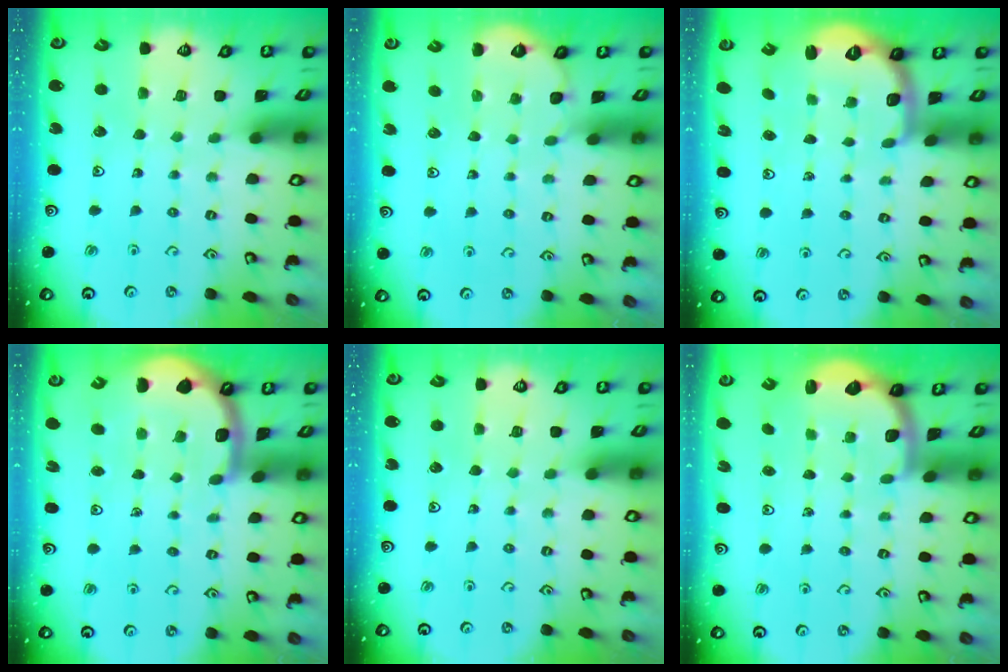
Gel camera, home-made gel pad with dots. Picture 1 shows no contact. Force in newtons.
{"total": 2.0, "press": 2.0, "slide": 0.1}
{"total": 2.6, "press": 1.5, "slide": 2.1}
{"total": 5.1, "press": 4.5, "slide": 2.5}
{"total": 0.0}
{"total": 2.3, "press": 2.0, "slide": 1.3}